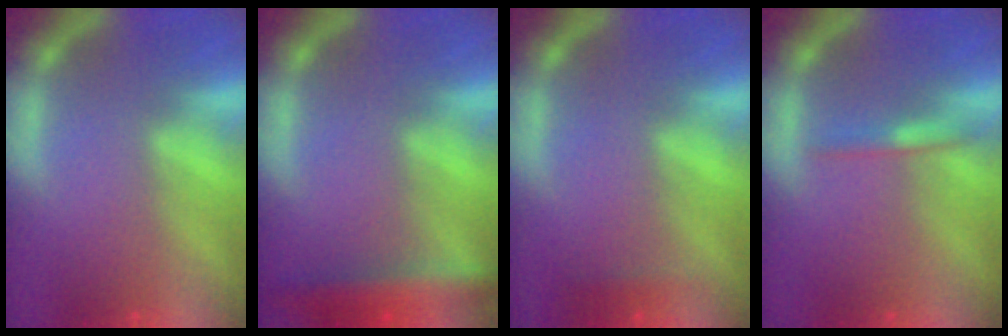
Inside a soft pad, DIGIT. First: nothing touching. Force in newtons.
{"total": 4.4}
{"total": 0.9}
{"total": 1.4}